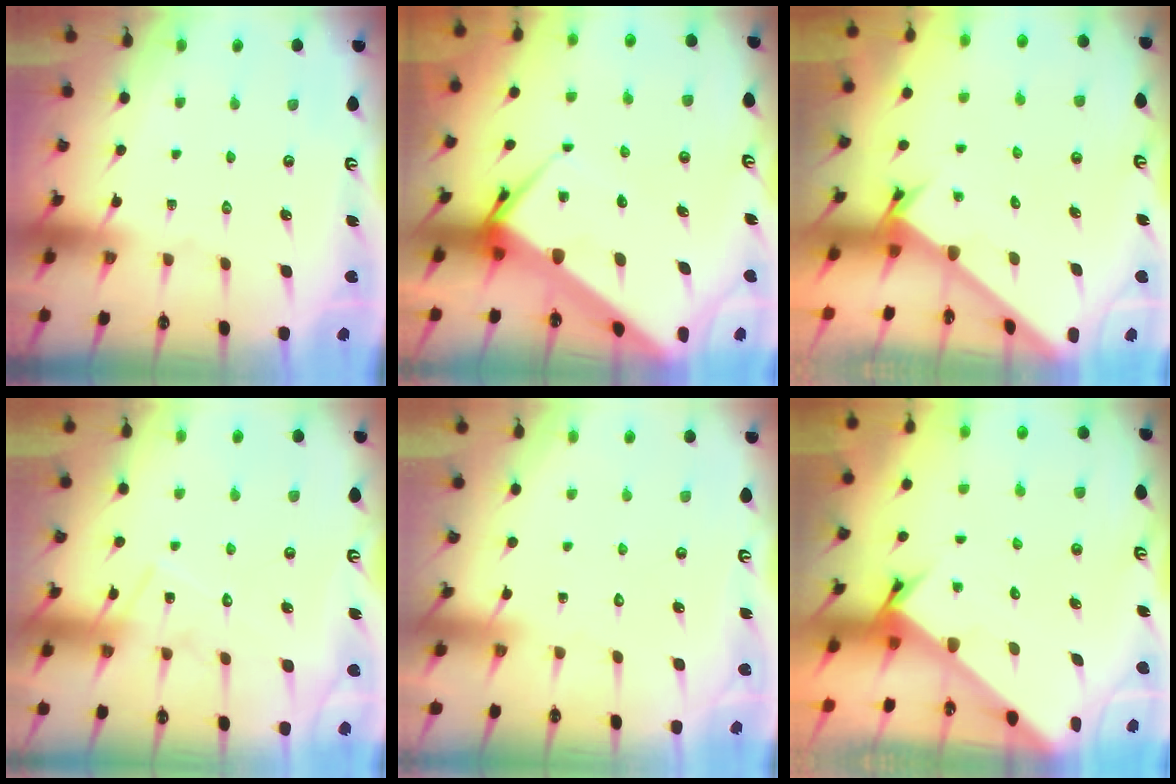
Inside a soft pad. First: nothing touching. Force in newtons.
{"total": 9.5, "press": 9.5, "slide": 0.8}
{"total": 2.5, "press": 2.5, "slide": 0.1}
{"total": 11.9, "press": 11.9, "slide": 0.8}
{"total": 3.3, "press": 3.3, "slide": 0.2}
{"total": 2.6, "press": 2.6, "slide": 0.2}